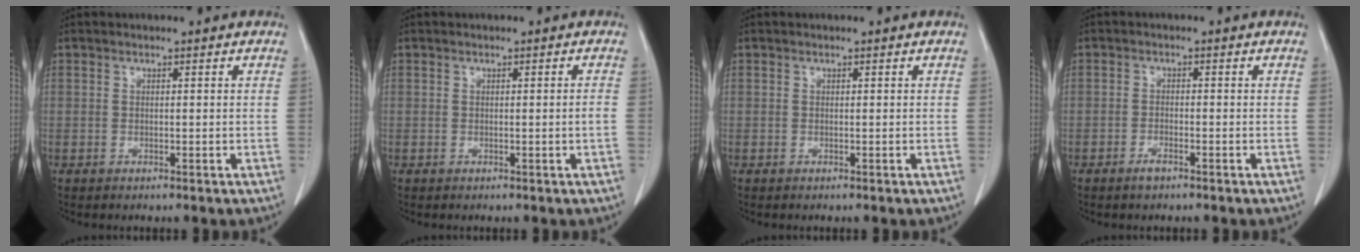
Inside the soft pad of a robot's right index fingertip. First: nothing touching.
{"total": 0.8, "force": [-0.2, -0.2, 0.8], "torque": [-0.012, -0.001, 0.001]}
{"total": 0.0}
{"total": 1.7, "force": [-1.3, 0.4, 1.1], "torque": [-0.027, -0.002, -0.020]}